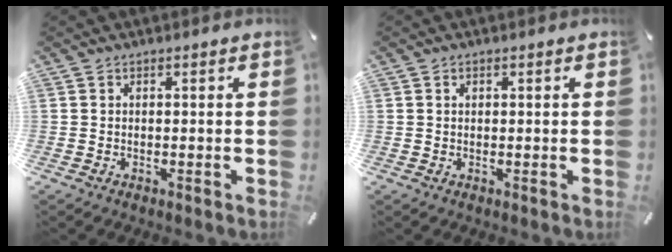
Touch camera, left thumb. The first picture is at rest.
{"total": 0.7, "force": [0.2, 0.5, 0.4], "torque": [-0.008, 0.003, 0.004]}